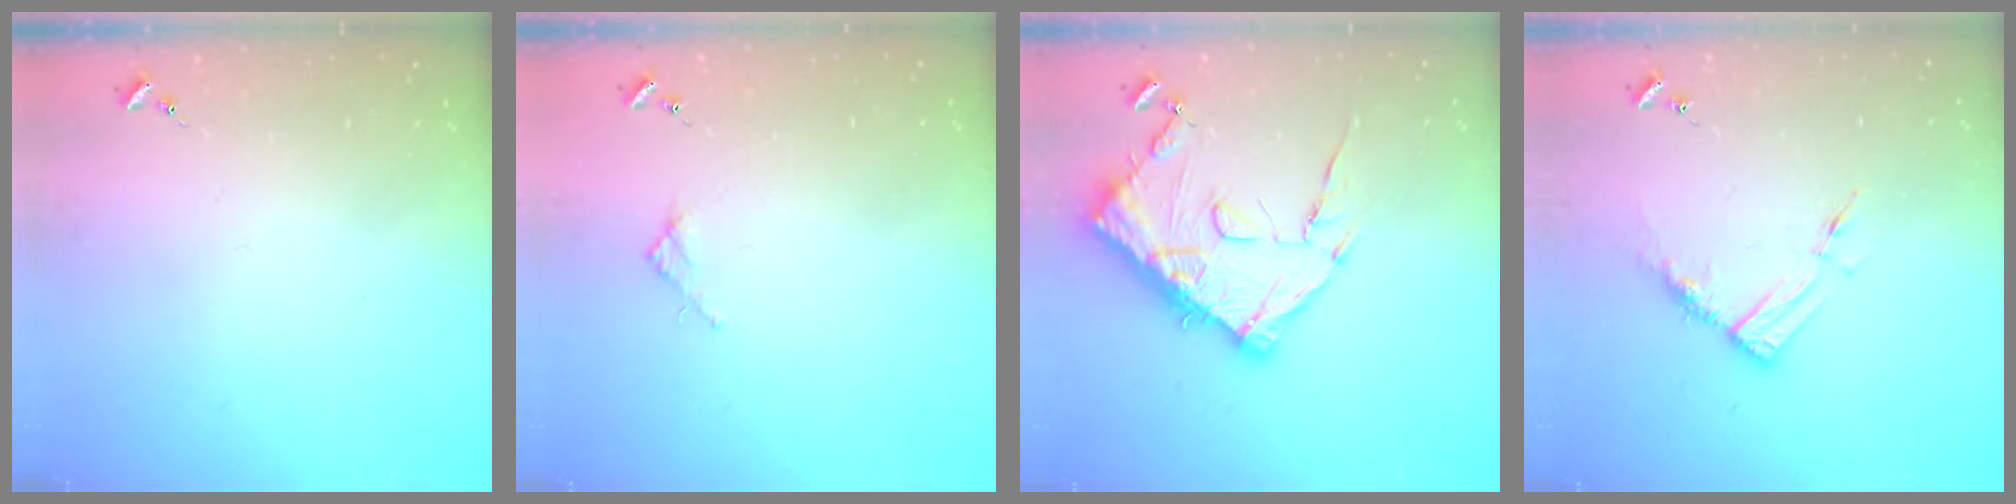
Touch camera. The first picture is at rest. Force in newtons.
{"total": 2.7, "press": 2.7, "slide": 0.3}
{"total": 15.0, "press": 14.9, "slide": 1.5}
{"total": 8.8, "press": 8.8, "slide": 0.6}